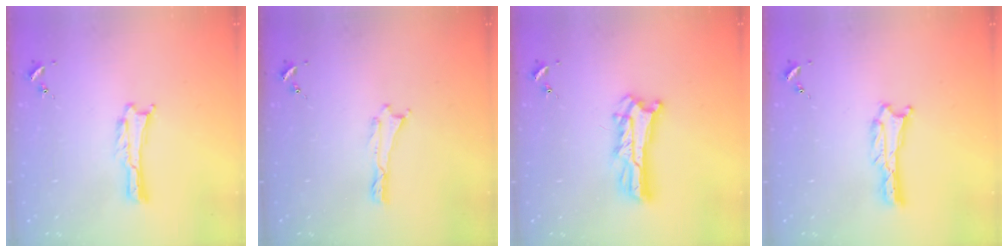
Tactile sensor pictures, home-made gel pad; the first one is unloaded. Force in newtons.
{"total": 0.0}
{"total": 7.0, "press": 6.9, "slide": 0.6}
{"total": 0.7, "press": 0.7, "slide": 0.1}